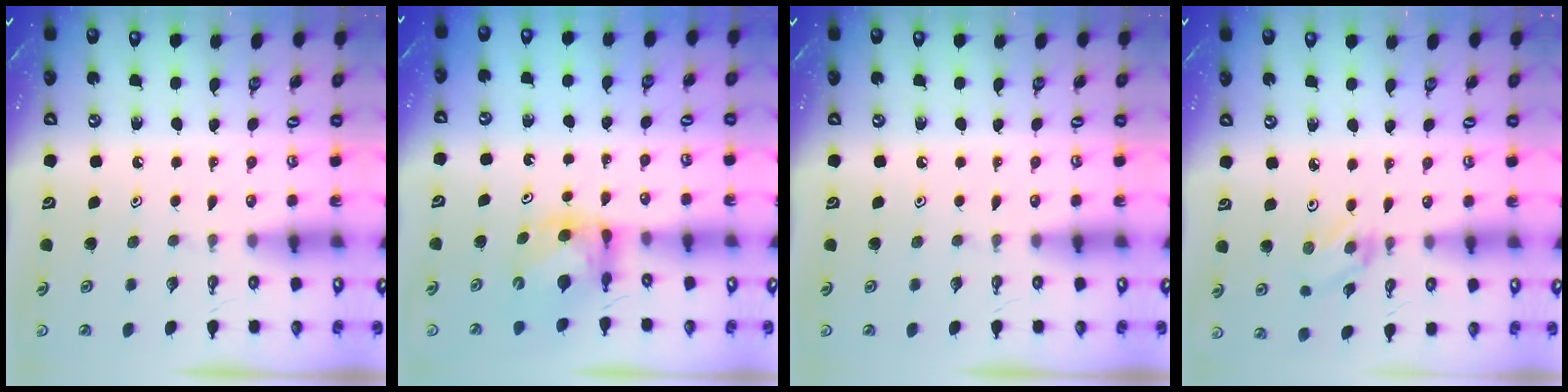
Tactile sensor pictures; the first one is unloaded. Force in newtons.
{"total": 6.3, "press": 6.3, "slide": 0.7}
{"total": 0.0}
{"total": 2.0, "press": 1.9, "slide": 0.3}